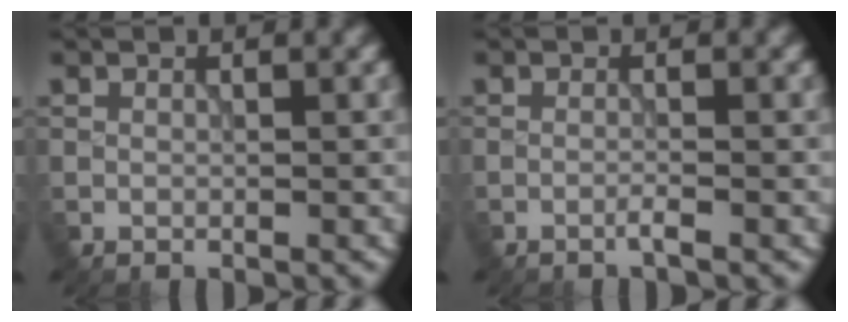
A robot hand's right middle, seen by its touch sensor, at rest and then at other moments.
{"total": 0.7, "force": [-0.5, -0.1, 0.5], "torque": [-0.005, -0.001, -0.014]}